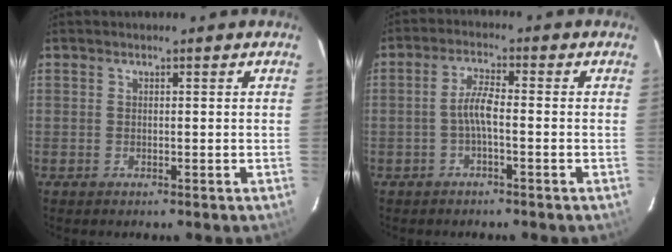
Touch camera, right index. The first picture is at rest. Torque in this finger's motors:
{"motor_torque": [0.33, -0.15, 0.24, 0.09]}